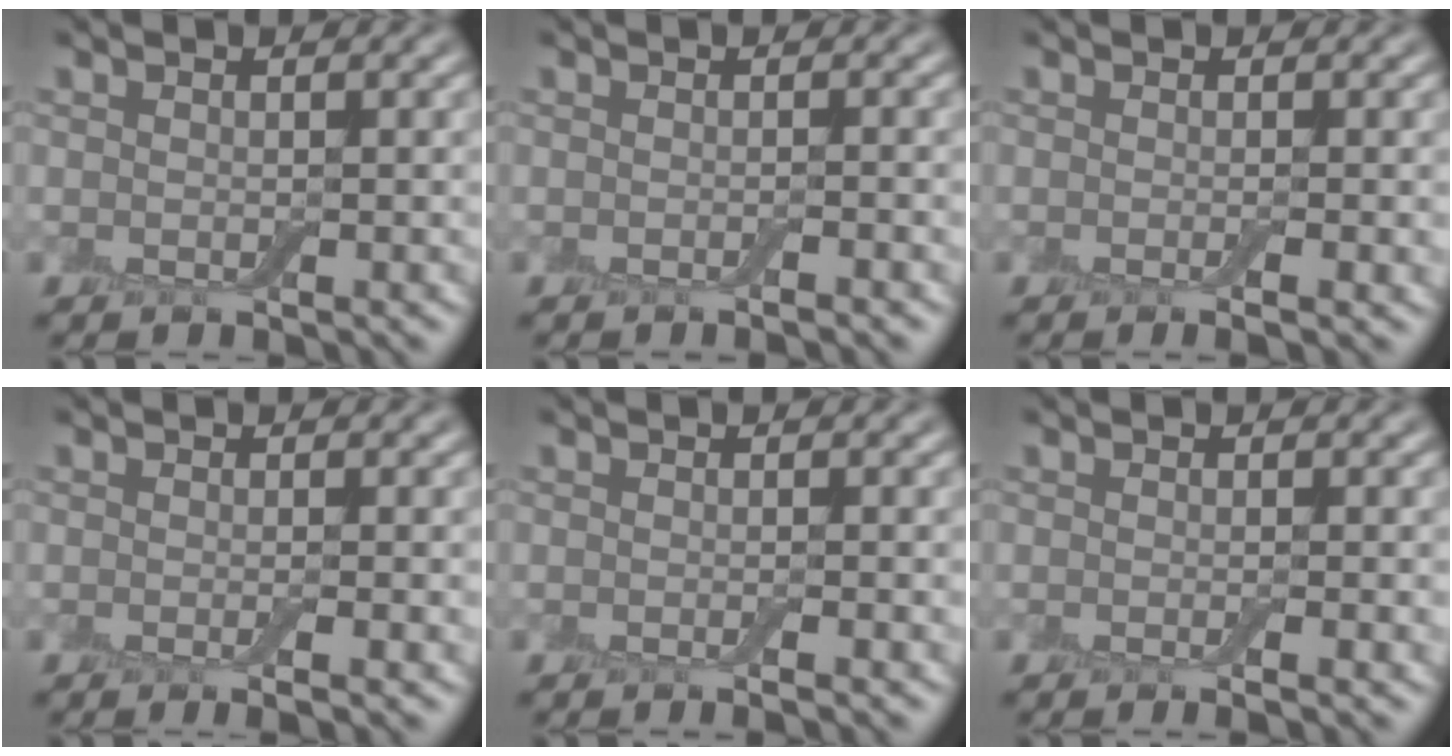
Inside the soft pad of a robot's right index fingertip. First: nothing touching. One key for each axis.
{"total": 1.1, "fx": -0.6, "fy": 0.1, "fz": 1.0, "tx": -0.011, "ty": -0.002, "tz": -0.010}
{"total": 2.1, "fx": -0.5, "fy": 0.5, "fz": 2.0, "tx": -0.023, "ty": -0.004, "tz": -0.009}
{"total": 2.2, "fx": -0.5, "fy": 0.5, "fz": 2.1, "tx": -0.024, "ty": -0.005, "tz": -0.007}
{"total": 1.5, "fx": -0.5, "fy": 0.3, "fz": 1.4, "tx": -0.016, "ty": -0.004, "tz": -0.008}
{"total": 2.0, "fx": -0.5, "fy": 0.5, "fz": 1.9, "tx": -0.021, "ty": -0.004, "tz": -0.007}